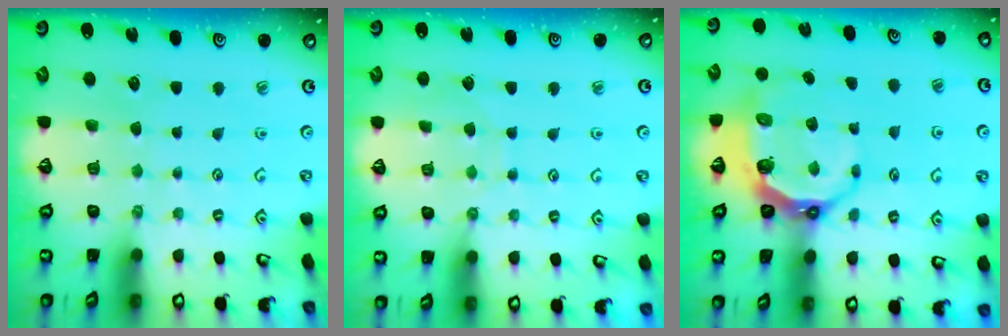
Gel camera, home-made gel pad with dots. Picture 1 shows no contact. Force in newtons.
{"total": 6.3, "press": 6.3, "slide": 0.6}
{"total": 7.8, "press": 6.9, "slide": 3.7}